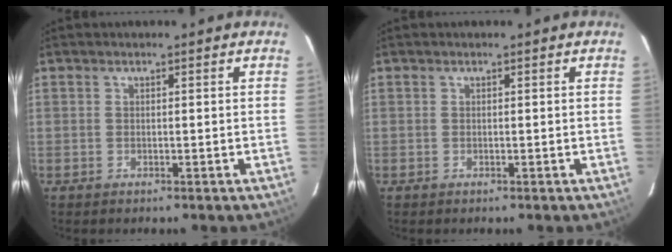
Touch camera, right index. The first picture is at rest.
{"total": 0.0}